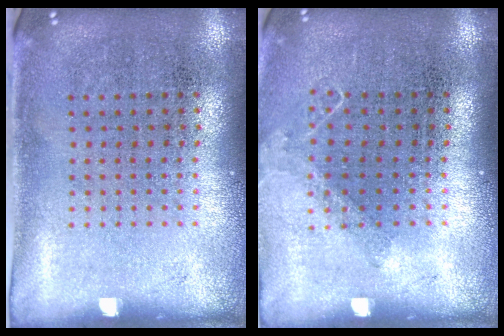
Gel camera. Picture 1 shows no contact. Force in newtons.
{"total": 0.9, "press": 0.9, "slide": 0.1}